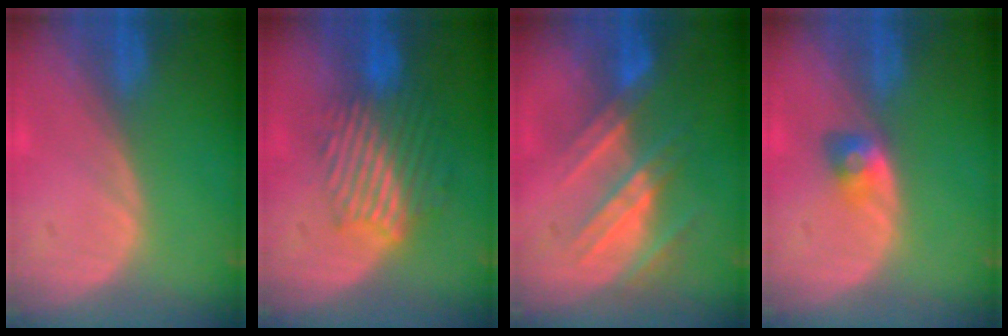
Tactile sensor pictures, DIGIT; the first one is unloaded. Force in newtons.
{"total": 9.5, "press": 8.1, "slide": 4.9}
{"total": 7.8, "press": 7.4, "slide": 2.6}
{"total": 2.9, "press": 2.5, "slide": 1.6}